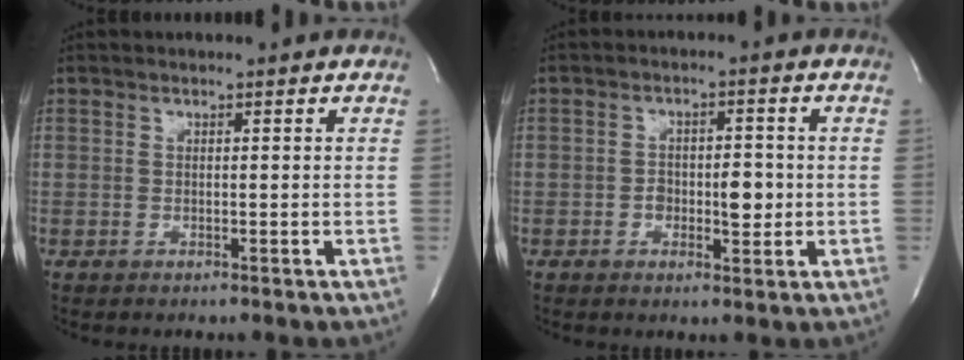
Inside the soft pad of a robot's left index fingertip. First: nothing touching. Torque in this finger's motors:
{"motor_torque": [0.12, 0.00, 0.08, 0.02]}